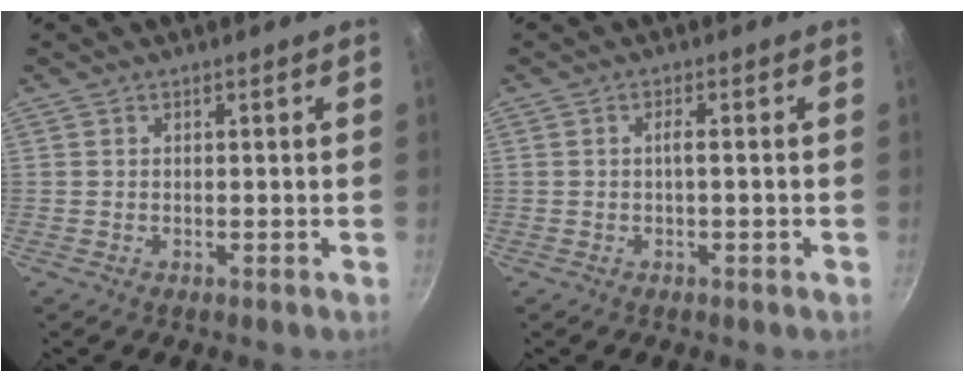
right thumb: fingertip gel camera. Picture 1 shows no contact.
{"total": 1.8, "force": [-0.4, 0.1, 1.8], "torque": [-0.038, 0.004, -0.008]}